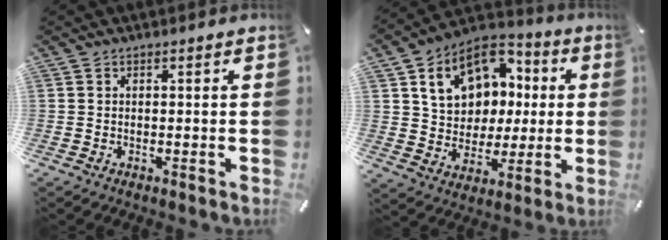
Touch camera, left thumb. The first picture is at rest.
{"total": 15.3, "force": [4.6, 12.6, 7.2], "torque": [-0.120, -0.003, 0.094]}